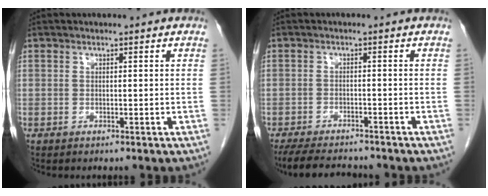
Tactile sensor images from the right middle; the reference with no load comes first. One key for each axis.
{"total": 8.7, "fx": -7.8, "fy": 1.8, "fz": 3.3, "tx": -0.057, "ty": -0.012, "tz": -0.120}